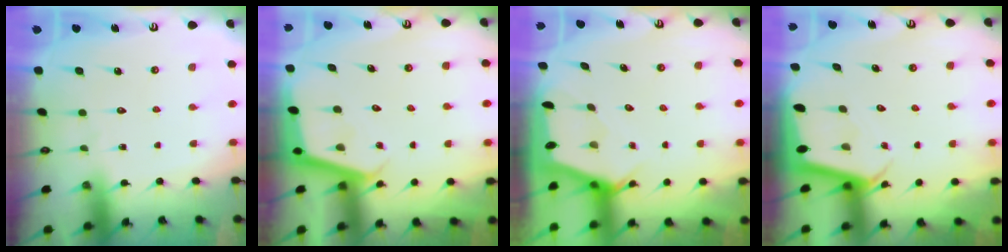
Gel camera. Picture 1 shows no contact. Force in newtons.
{"total": 3.5, "press": 3.5, "slide": 0.3}
{"total": 2.4, "press": 2.4, "slide": 0.2}
{"total": 2.4, "press": 2.4, "slide": 0.1}